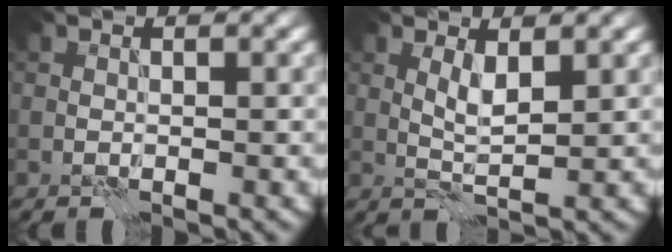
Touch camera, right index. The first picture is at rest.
{"total": 2.0, "force": [0.8, 0.3, 1.8], "torque": [-0.039, -0.002, 0.018]}